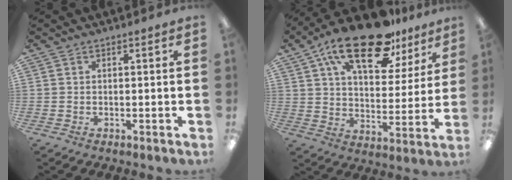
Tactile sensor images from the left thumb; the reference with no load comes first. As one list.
[{"total": 21.6, "force": [14.5, 9.0, 13.2], "torque": [-0.219, -0.072, 0.247]}]